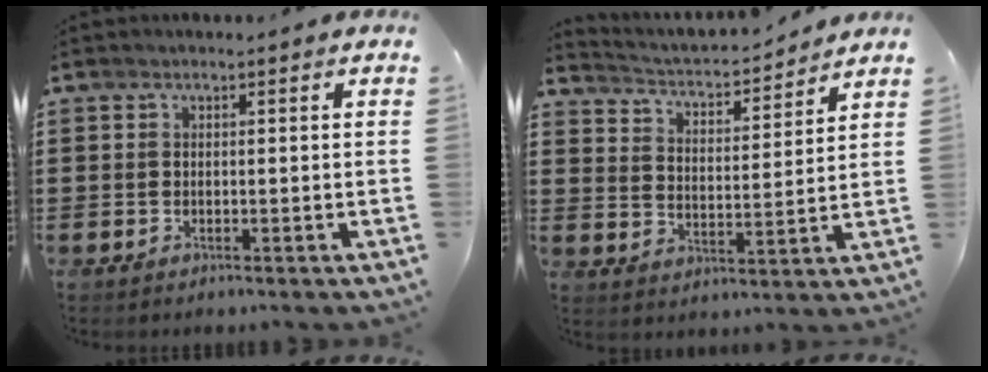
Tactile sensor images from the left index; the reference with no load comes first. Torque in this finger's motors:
{"motor_torque": [-0.06, 0.06, 0.06, 0.00]}